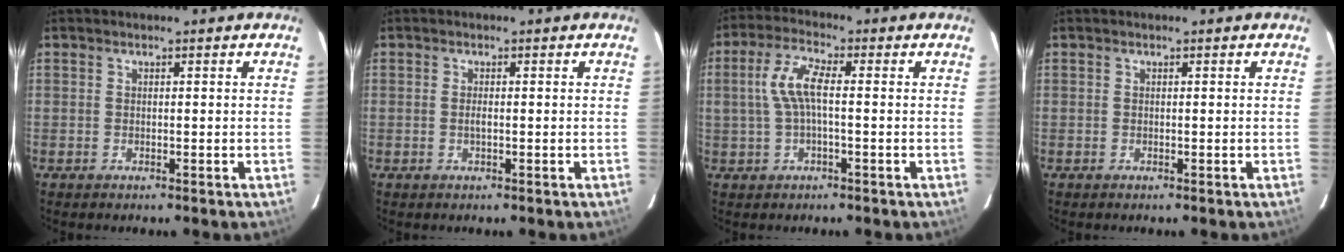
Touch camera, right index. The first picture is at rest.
{"total": 0.9, "force": [-0.1, 0.1, 0.9], "torque": [-0.017, 0.000, -0.001]}
{"total": 6.4, "force": [0.2, 2.1, 6.1], "torque": [-0.124, 0.011, 0.009]}
{"total": 0.0}